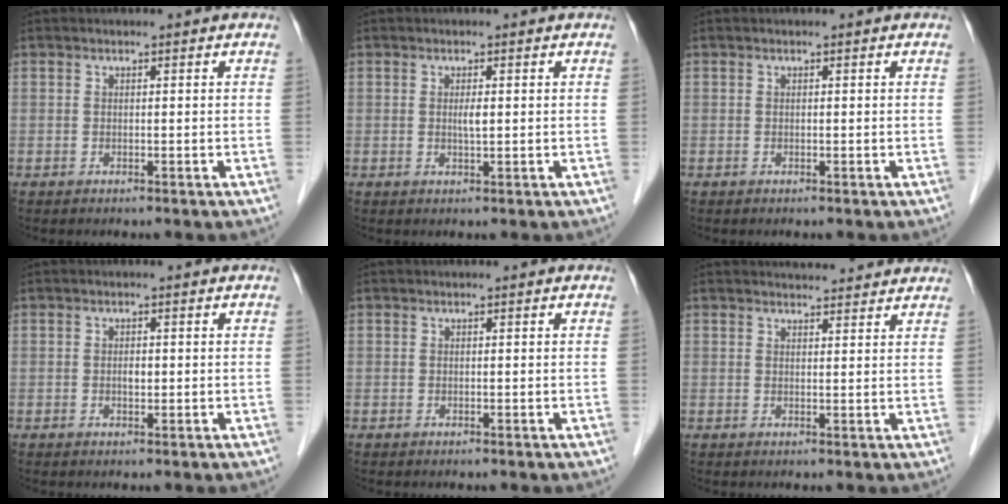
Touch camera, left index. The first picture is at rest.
{"total": 1.4, "force": [0.1, 0.2, 1.4], "torque": [-0.027, -0.001, 0.003]}
{"total": 0.0}
{"total": 1.2, "force": [-0.1, 0.6, 1.0], "torque": [-0.019, 0.001, -0.001]}
{"total": 0.0}
{"total": 5.5, "force": [5.4, 0.7, 1.0], "torque": [-0.016, 0.014, 0.059]}